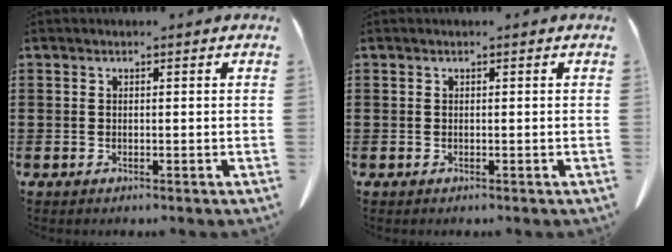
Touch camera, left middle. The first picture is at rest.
{"total": 0.0}